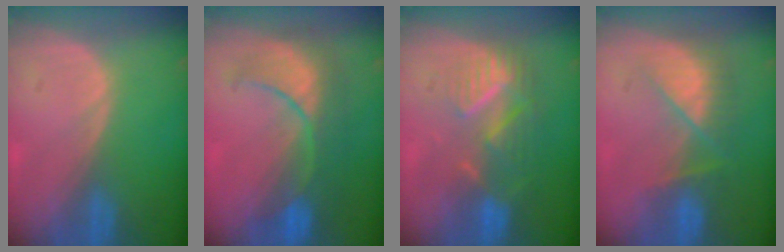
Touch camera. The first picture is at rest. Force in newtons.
{"total": 9.2, "press": 8.7, "slide": 2.8}
{"total": 8.9, "press": 7.8, "slide": 4.4}
{"total": 7.7, "press": 7.0, "slide": 3.3}